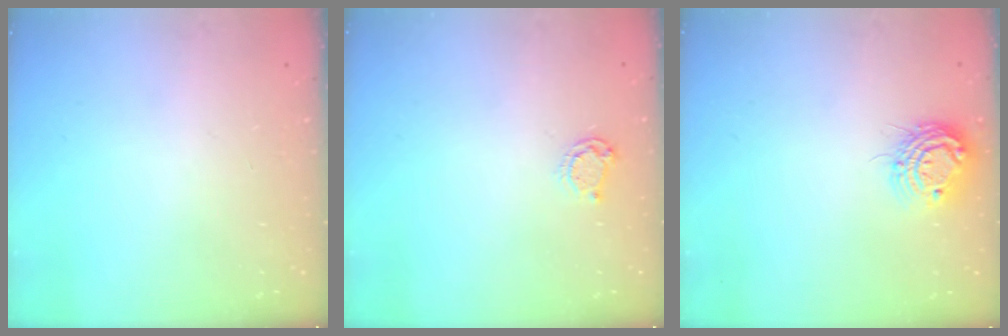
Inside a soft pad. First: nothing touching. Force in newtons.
{"total": 4.6, "press": 4.6, "slide": 0.6}
{"total": 10.3, "press": 10.2, "slide": 0.8}